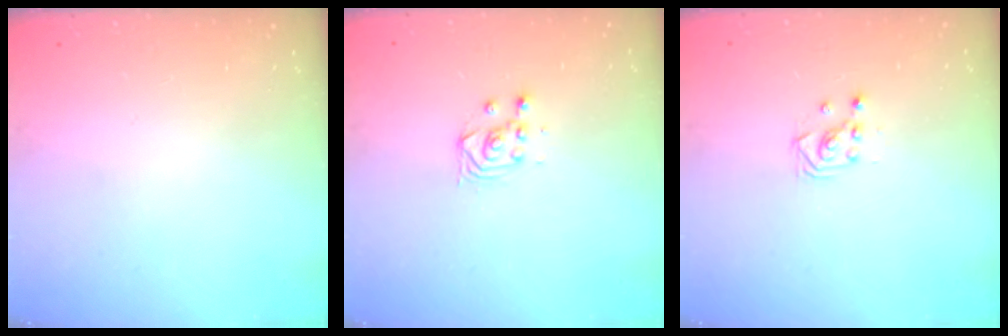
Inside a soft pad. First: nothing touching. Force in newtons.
{"total": 3.3, "press": 3.3, "slide": 0.3}
{"total": 2.9, "press": 2.9, "slide": 0.3}